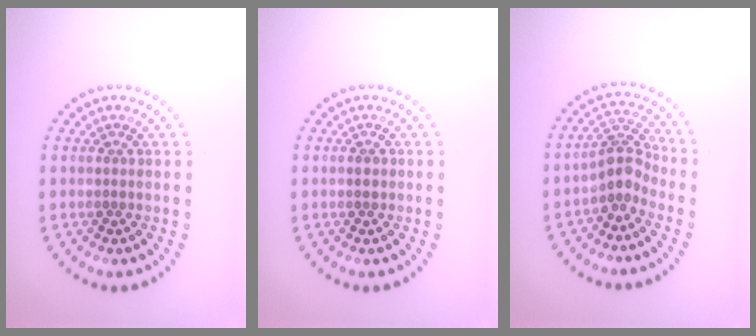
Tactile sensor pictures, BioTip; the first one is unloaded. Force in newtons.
{"total": 1.0, "press": 0.9, "slide": 0.2}
{"total": 2.9, "press": 2.2, "slide": 1.8}